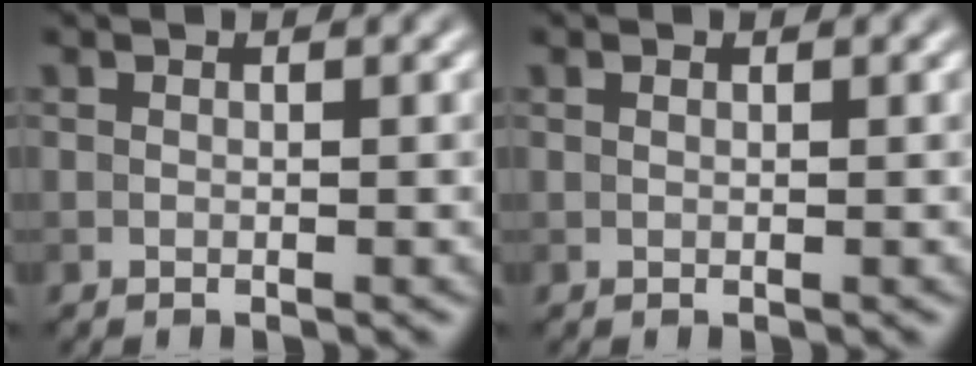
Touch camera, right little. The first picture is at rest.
{"total": 0.0}